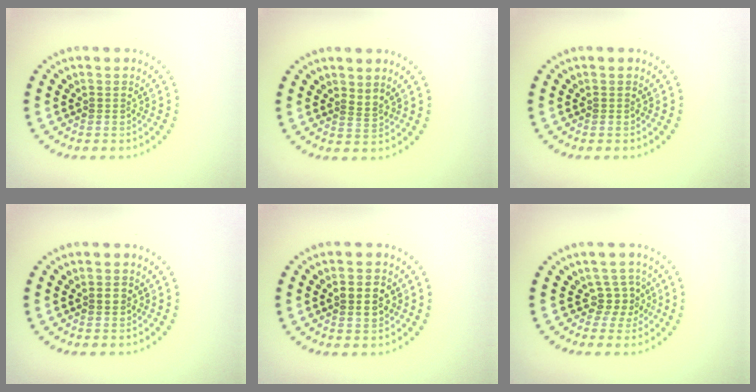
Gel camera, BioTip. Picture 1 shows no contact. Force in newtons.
{"total": 0.9, "press": 0.3, "slide": 0.9}
{"total": 0.0}
{"total": 0.9, "press": 0.8, "slide": 0.3}
{"total": 2.9, "press": 2.9, "slide": 0.1}
{"total": 2.3, "press": 1.8, "slide": 1.4}